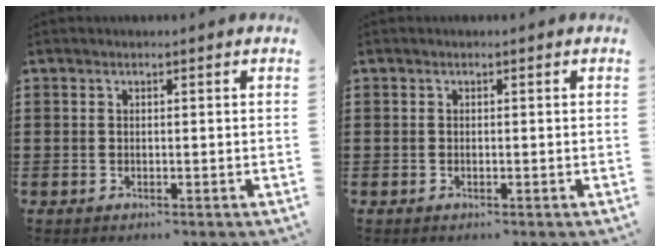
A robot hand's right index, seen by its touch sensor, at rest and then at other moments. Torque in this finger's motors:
{"motor_torque": [0.40, 1.74, -0.03, -0.01]}